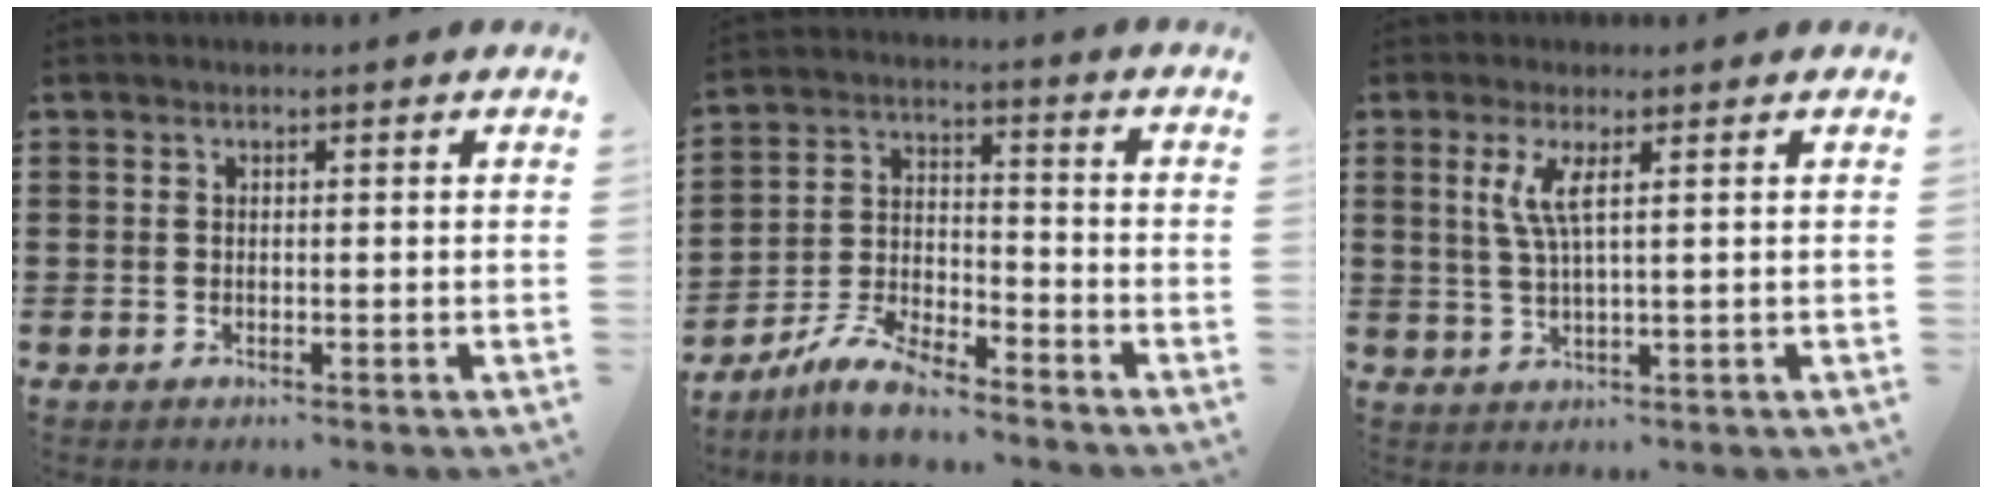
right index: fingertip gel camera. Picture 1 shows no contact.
{"total": 7.0, "force": [-6.2, 1.5, 3.0], "torque": [-0.074, 0.005, -0.123]}
{"total": 4.3, "force": [1.4, 0.5, 4.0], "torque": [-0.092, -0.004, 0.019]}